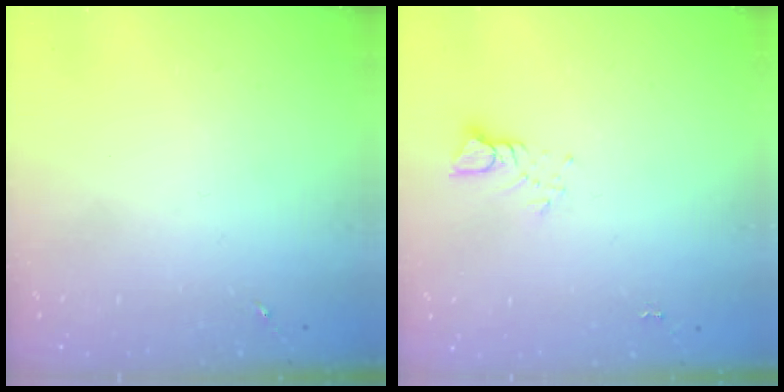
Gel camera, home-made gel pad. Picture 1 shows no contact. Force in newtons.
{"total": 3.8, "press": 3.8, "slide": 0.2}